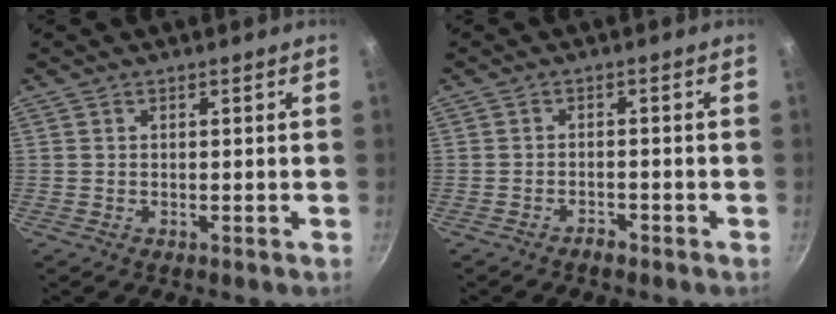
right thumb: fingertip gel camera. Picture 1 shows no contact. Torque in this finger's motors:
{"motor_torque": [-0.18, -0.05, -0.23, 0.24, -0.05]}